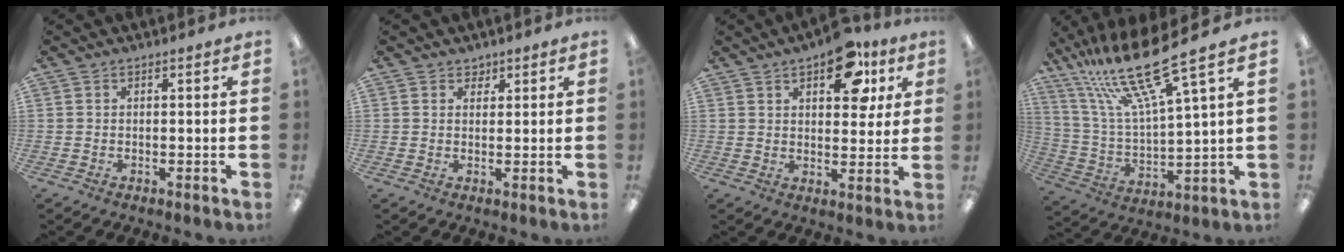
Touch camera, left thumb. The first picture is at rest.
{"total": 2.0, "force": [1.3, 1.5, -0.3], "torque": [0.017, -0.005, 0.020]}
{"total": 13.3, "force": [7.6, 7.1, 8.3], "torque": [-0.100, -0.026, 0.127]}
{"total": 20.3, "force": [15.4, 2.9, 12.9], "torque": [-0.281, -0.096, 0.253]}